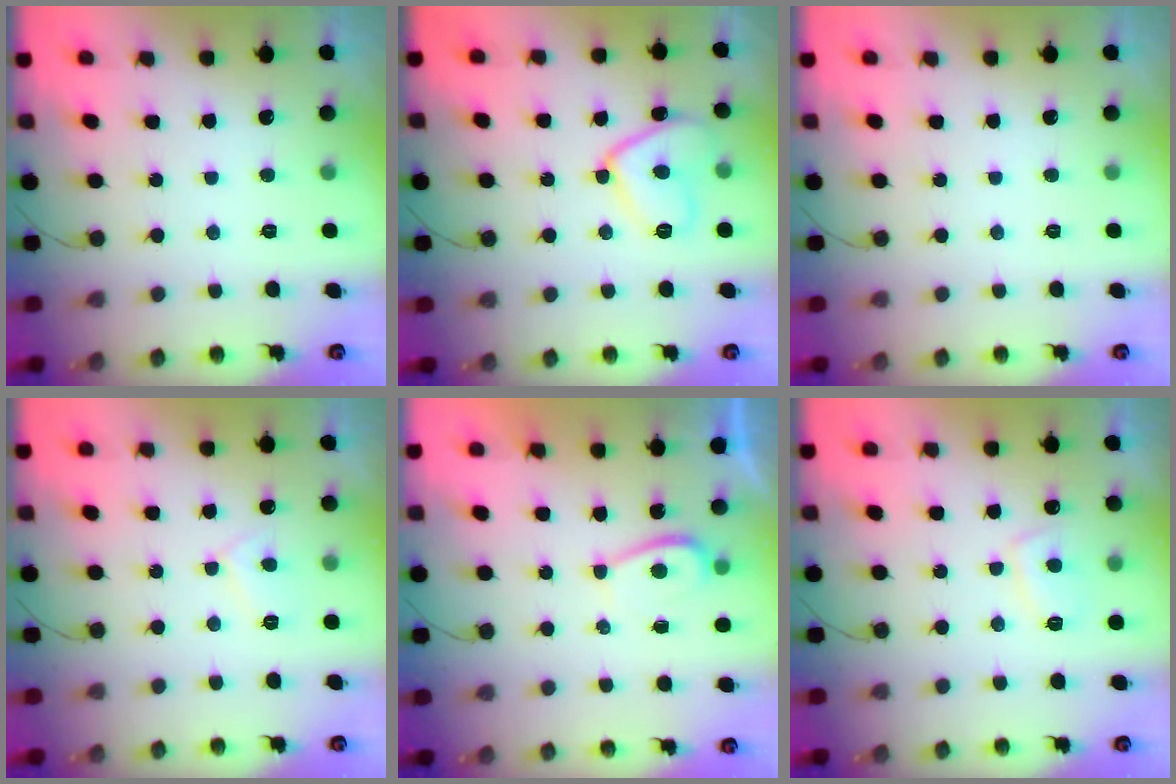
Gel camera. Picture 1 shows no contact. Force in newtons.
{"total": 11.6, "press": 11.5, "slide": 0.9}
{"total": 0.0}
{"total": 6.3, "press": 6.3, "slide": 0.5}
{"total": 2.2, "press": 2.2, "slide": 0.5}
{"total": 4.6, "press": 4.5, "slide": 1.0}